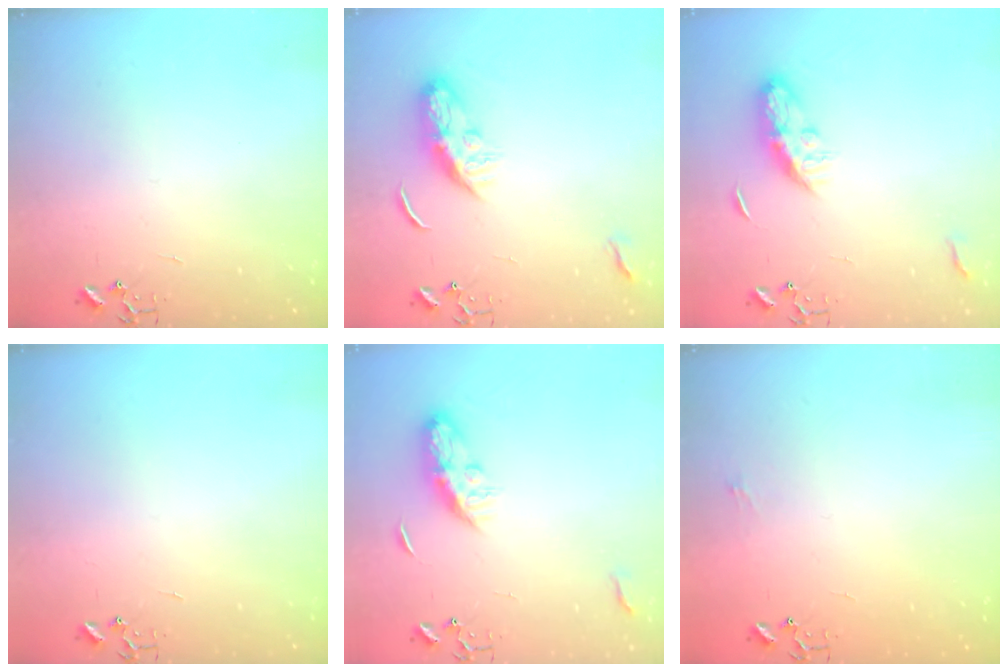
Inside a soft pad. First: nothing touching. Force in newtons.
{"total": 8.7, "press": 8.7, "slide": 0.4}
{"total": 8.2, "press": 8.1, "slide": 0.6}
{"total": 0.0}
{"total": 8.2, "press": 8.1, "slide": 0.6}
{"total": 5.0, "press": 5.0, "slide": 0.7}